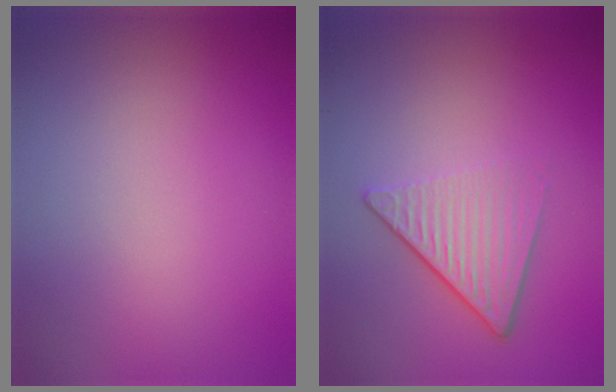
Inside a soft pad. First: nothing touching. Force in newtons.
{"total": 4.7, "press": 3.0, "slide": 3.7}